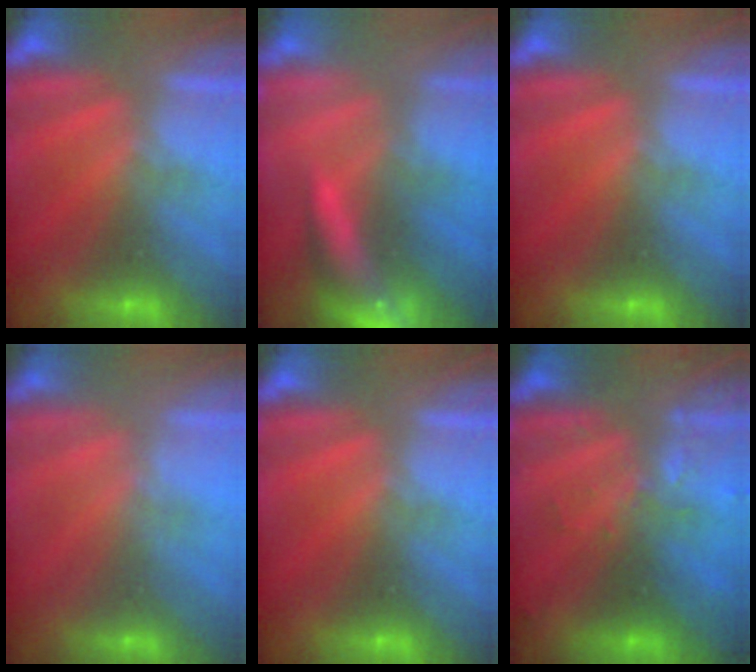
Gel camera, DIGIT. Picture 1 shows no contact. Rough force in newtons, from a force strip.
{"total": 6.6}
{"total": 0.0}
{"total": 2.4}
{"total": 0.0}
{"total": 2.8}